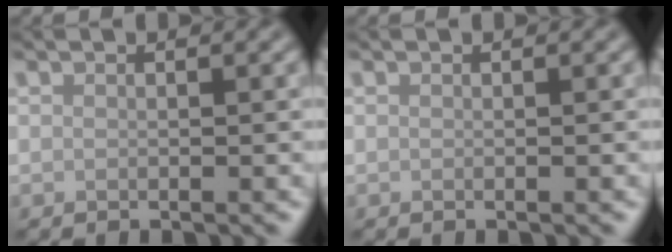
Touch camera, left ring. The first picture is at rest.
{"total": 0.0}